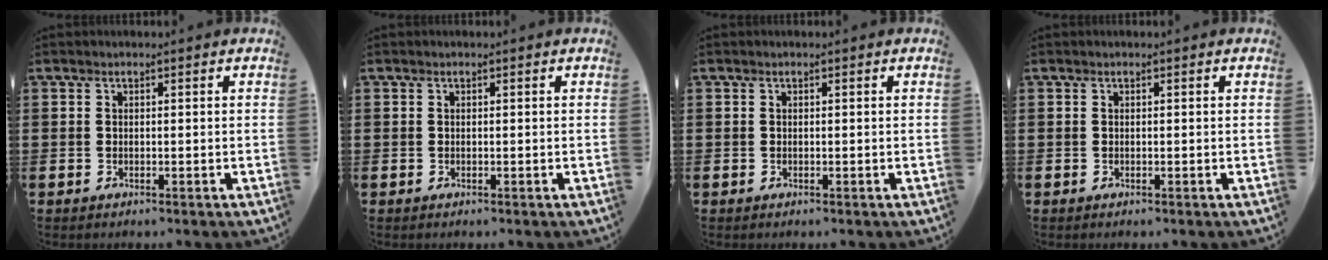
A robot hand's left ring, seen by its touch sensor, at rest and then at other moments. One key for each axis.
{"total": 0.0}
{"total": 0.0}
{"total": 0.0}